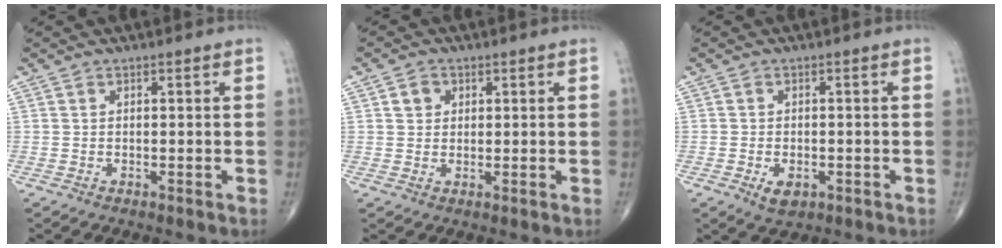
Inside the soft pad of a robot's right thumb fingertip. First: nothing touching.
{"total": 2.9, "force": [1.0, 2.4, 1.1], "torque": [-0.006, -0.003, 0.015]}
{"total": 3.5, "force": [-1.4, 2.1, 2.4], "torque": [-0.034, 0.001, -0.017]}